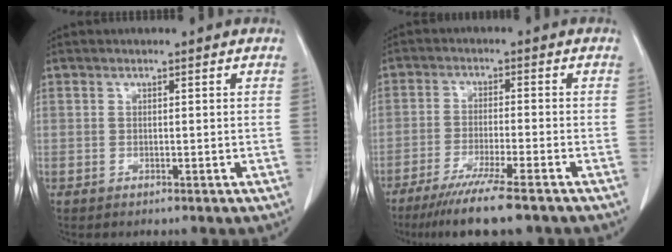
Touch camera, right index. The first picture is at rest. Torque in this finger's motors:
{"motor_torque": [0.97, -0.94, 0.54, 0.14]}